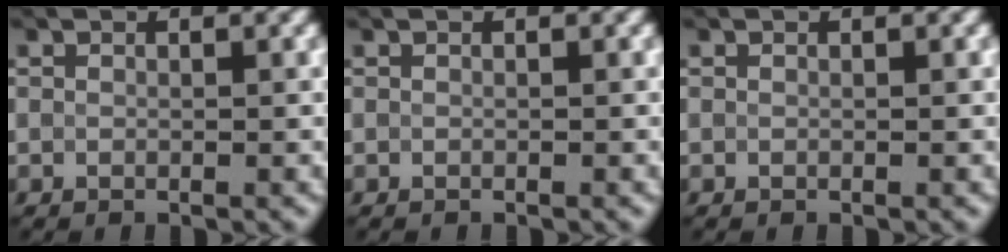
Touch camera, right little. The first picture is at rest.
{"total": 0.0}
{"total": 0.0}